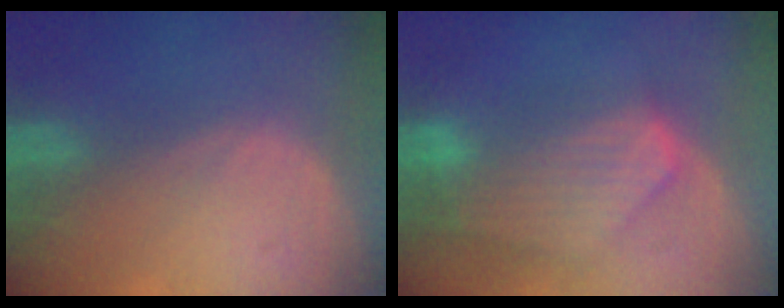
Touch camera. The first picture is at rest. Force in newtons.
{"total": 8.8, "press": 7.8, "slide": 4.0}